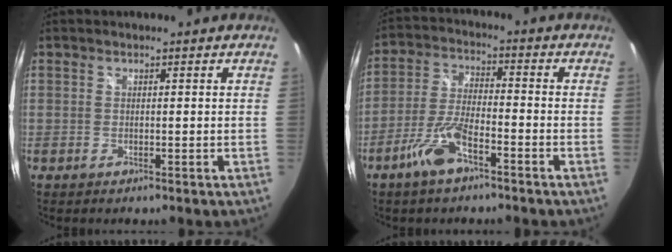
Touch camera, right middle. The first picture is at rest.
{"total": 8.4, "force": [-5.3, 2.4, 6.0], "torque": [-0.131, 0.001, -0.102]}